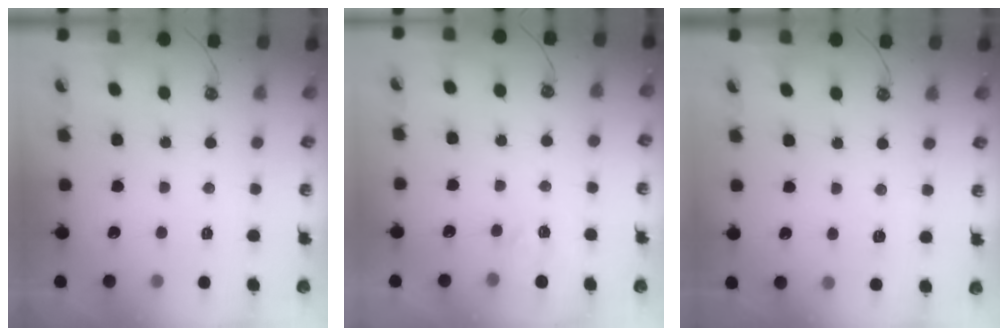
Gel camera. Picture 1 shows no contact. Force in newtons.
{"total": 3.4, "press": 3.4, "slide": 0.6}
{"total": 2.9, "press": 2.8, "slide": 0.5}